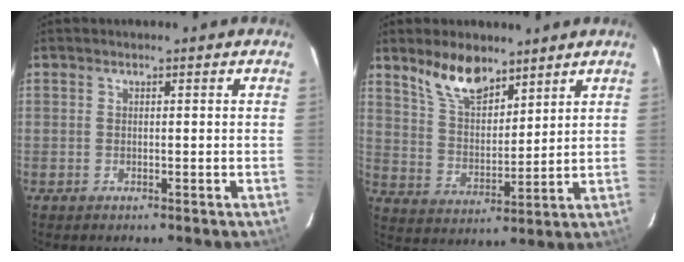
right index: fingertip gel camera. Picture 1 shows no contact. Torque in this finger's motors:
{"motor_torque": [0.37, 0.36, 0.14, 0.06]}